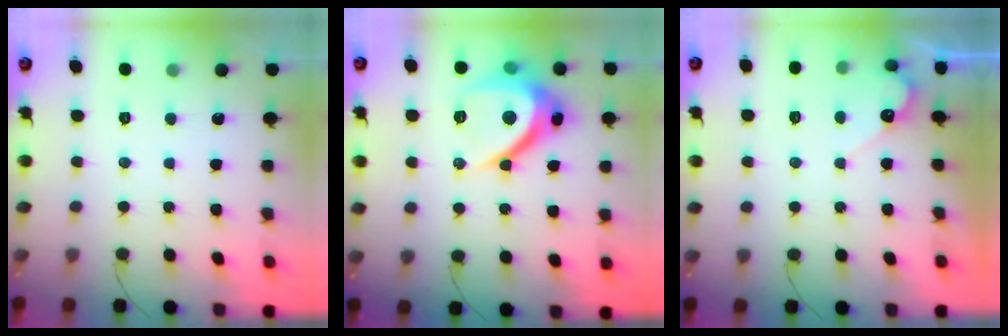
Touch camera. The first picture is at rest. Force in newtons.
{"total": 12.5, "press": 12.4, "slide": 1.5}
{"total": 4.7, "press": 4.7, "slide": 0.1}